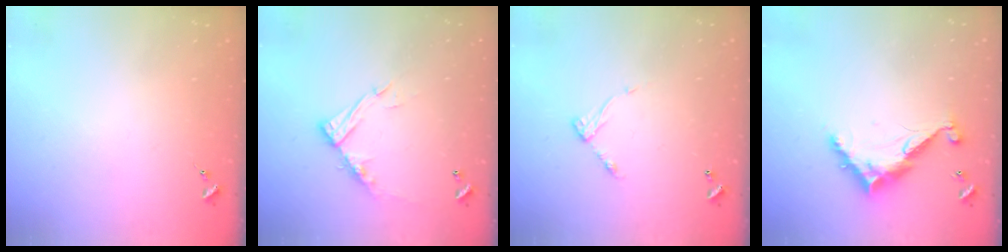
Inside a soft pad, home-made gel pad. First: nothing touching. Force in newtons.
{"total": 12.8, "press": 12.8, "slide": 1.0}
{"total": 7.1, "press": 7.1, "slide": 0.5}
{"total": 10.2, "press": 10.2, "slide": 0.8}